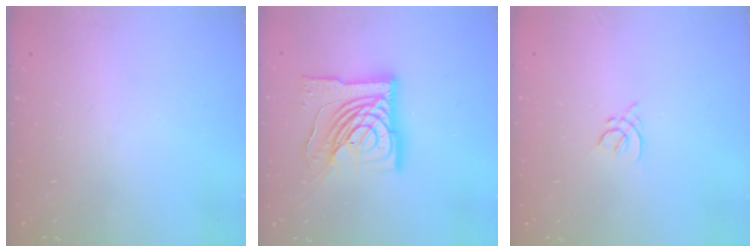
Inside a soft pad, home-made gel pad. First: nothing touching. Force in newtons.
{"total": 23.1, "press": 22.9, "slide": 2.5}
{"total": 2.0, "press": 2.0, "slide": 0.6}